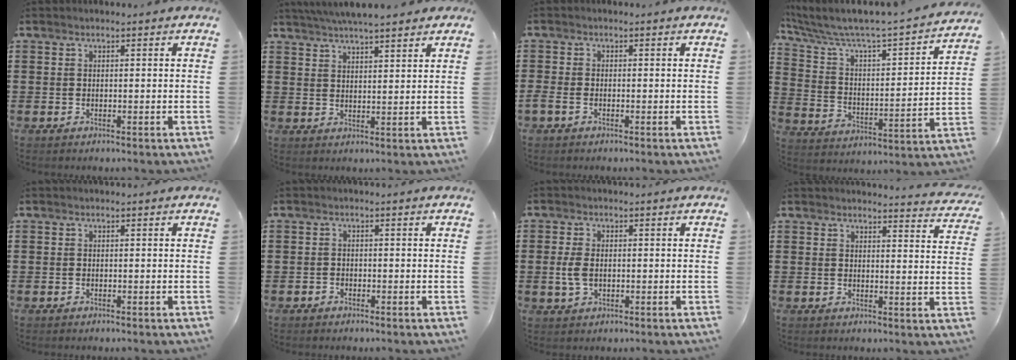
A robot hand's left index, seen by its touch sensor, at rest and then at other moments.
{"total": 4.6, "force": [4.2, 0.2, 1.9], "torque": [-0.048, -0.009, 0.076]}
{"total": 1.2, "force": [-0.9, 0.5, 0.7], "torque": [-0.021, -0.002, -0.020]}
{"total": 4.0, "force": [3.5, 0.8, 1.8], "torque": [-0.059, -0.044, 0.047]}
{"total": 0.0}
{"total": 1.0, "force": [-0.9, 0.4, 0.0], "torque": [-0.004, 0.002, -0.019]}
{"total": 3.4, "force": [-0.1, 2.0, 2.8], "torque": [-0.077, -0.002, -0.008]}
{"total": 2.9, "force": [2.8, 0.0, 0.6], "torque": [-0.007, -0.020, 0.047]}